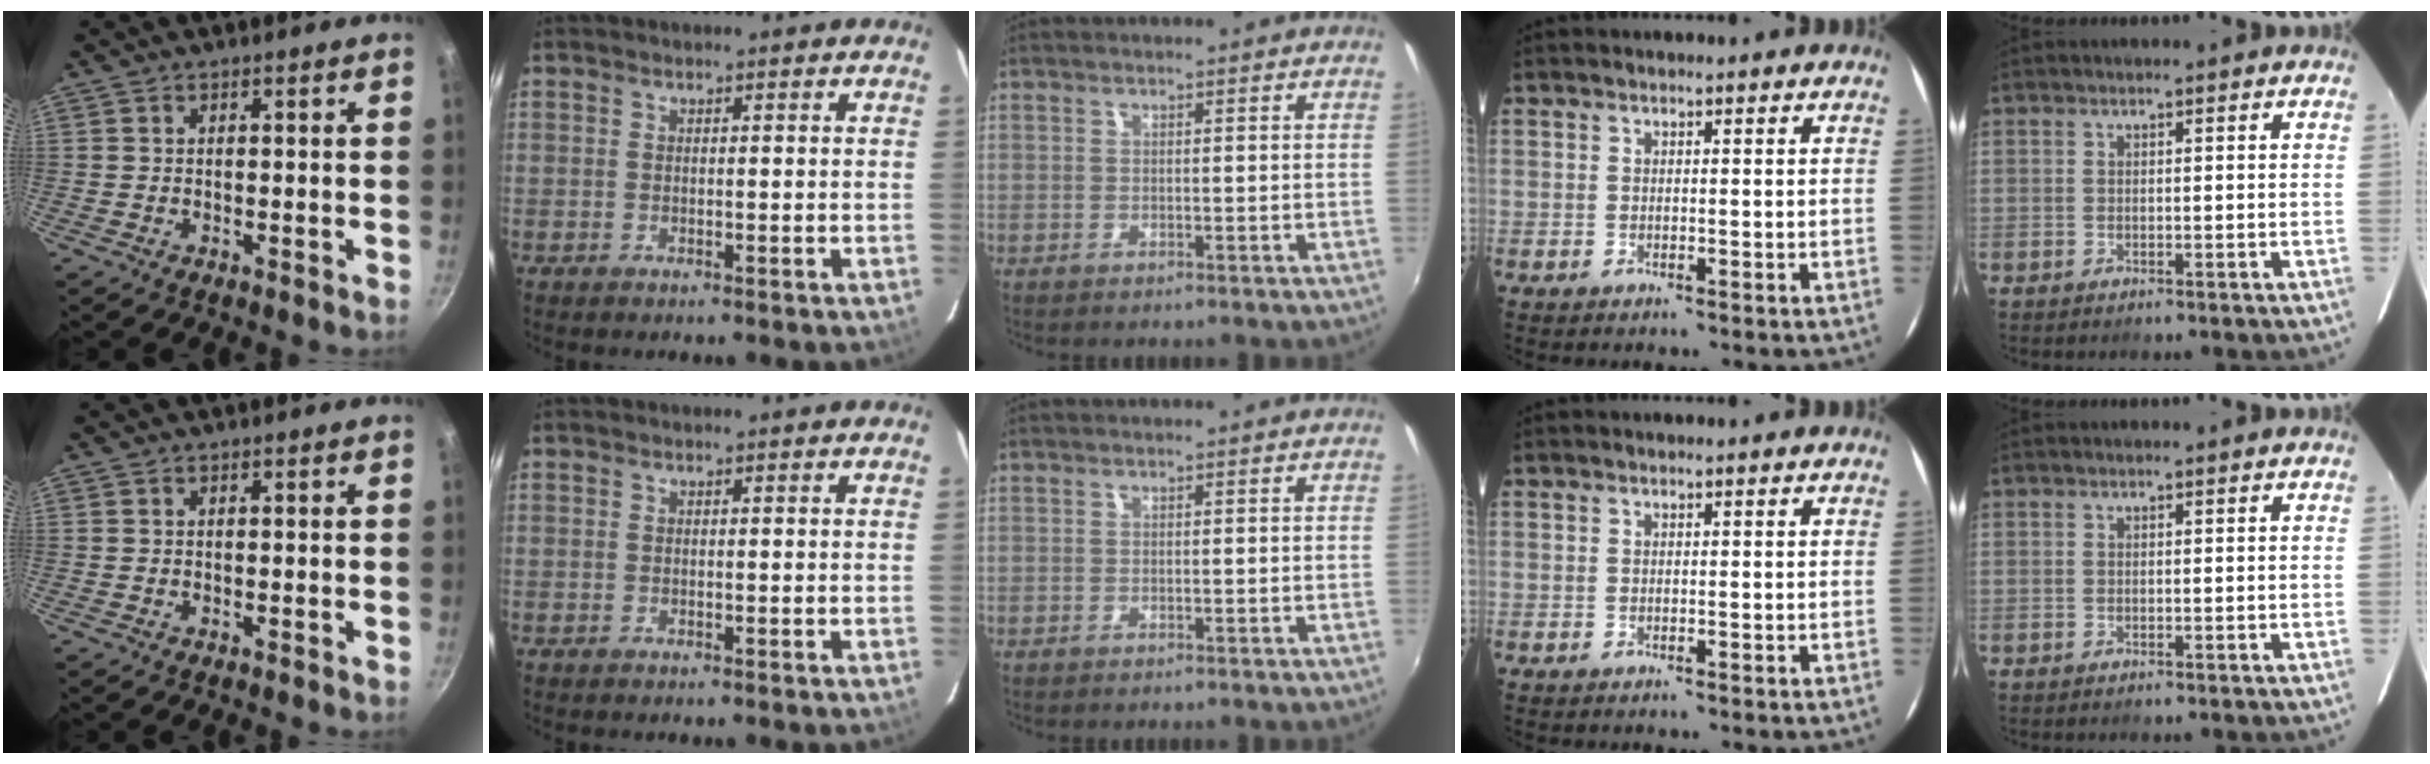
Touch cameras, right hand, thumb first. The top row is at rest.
{}